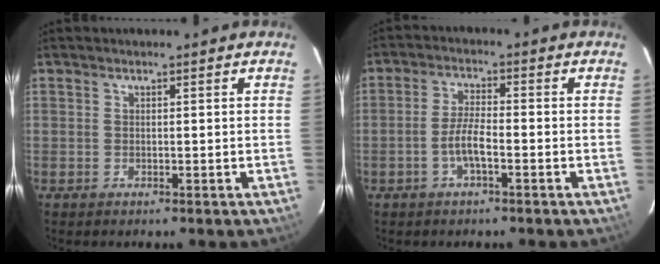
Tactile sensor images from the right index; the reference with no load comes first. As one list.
[{"total": 4.5, "force": [-2.0, 0.9, 4.0], "torque": [-0.084, 0.003, -0.040]}]